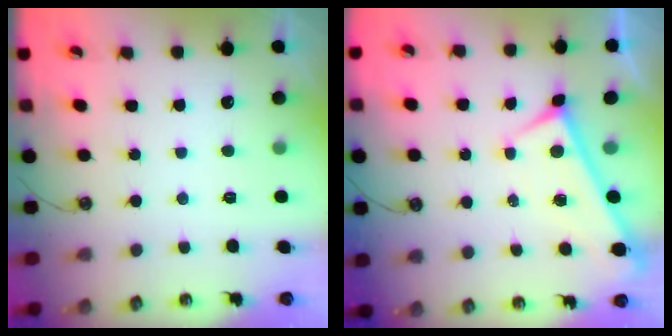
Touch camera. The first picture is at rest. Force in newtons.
{"total": 0.0}